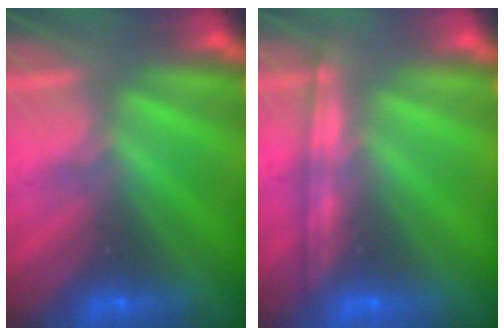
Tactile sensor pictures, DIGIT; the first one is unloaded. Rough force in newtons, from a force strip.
{"total": 1.2}